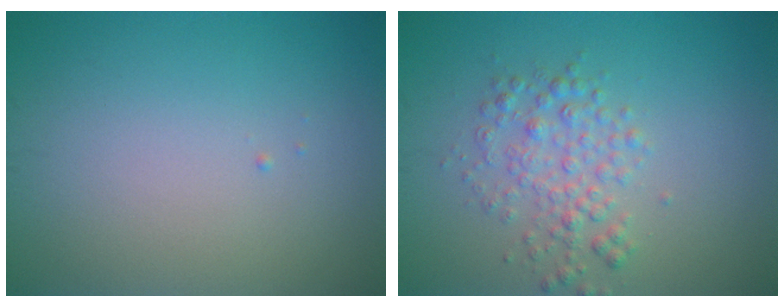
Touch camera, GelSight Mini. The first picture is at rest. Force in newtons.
{"total": 2.9, "press": 2.9, "slide": 0.0}